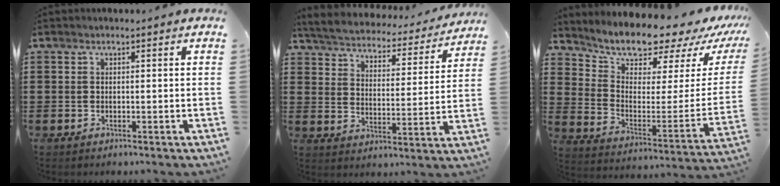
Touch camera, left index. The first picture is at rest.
{"total": 3.9, "force": [3.9, 0.3, 0.5], "torque": [-0.035, -0.031, 0.059]}
{"total": 8.6, "force": [8.2, 1.9, 1.8], "torque": [-0.053, -0.082, 0.134]}